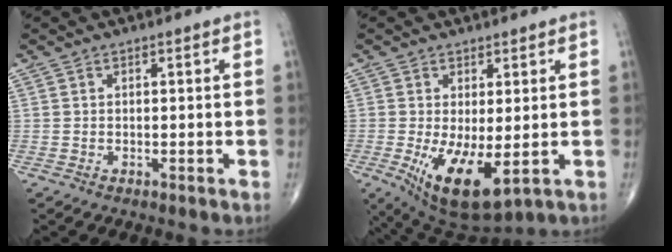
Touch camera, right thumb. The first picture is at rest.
{"total": 11.4, "force": [-2.4, 4.5, 10.2], "torque": [-0.179, -0.024, -0.019]}